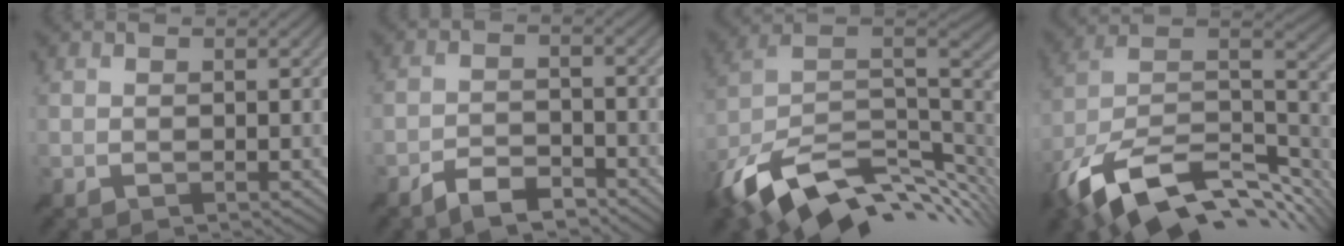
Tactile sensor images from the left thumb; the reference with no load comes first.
{"total": 4.6, "force": [-3.9, 1.1, 2.1], "torque": [-0.042, 0.000, -0.075]}
{"total": 15.5, "force": [-6.5, 8.4, 11.4], "torque": [-0.245, -0.012, -0.108]}
{"total": 17.0, "force": [-9.3, 8.8, 11.1], "torque": [-0.267, -0.027, -0.149]}